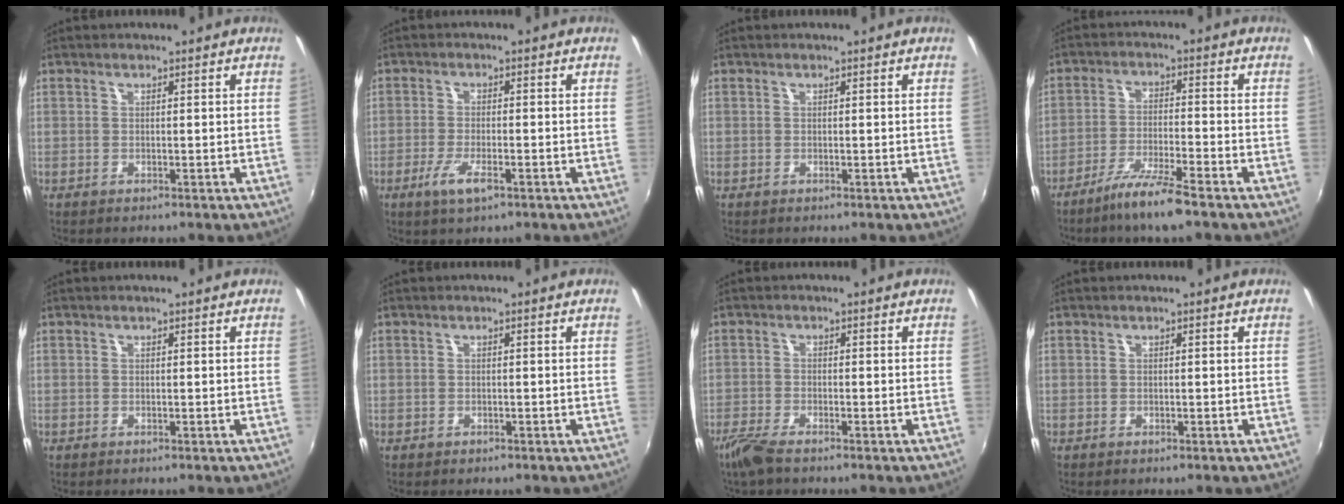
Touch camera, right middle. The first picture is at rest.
{"total": 5.0, "force": [-2.7, 1.3, 4.0], "torque": [-0.090, -0.012, -0.053]}
{"total": 0.0}
{"total": 7.7, "force": [-5.9, -0.2, 4.9], "torque": [-0.109, -0.009, -0.108]}
{"total": 0.0}
{"total": 0.7, "force": [-0.5, 0.5, 0.0], "torque": [0.000, -0.002, -0.008]}
{"total": 4.7, "force": [-3.7, 0.9, 2.8], "torque": [-0.078, -0.012, -0.075]}
{"total": 0.0}